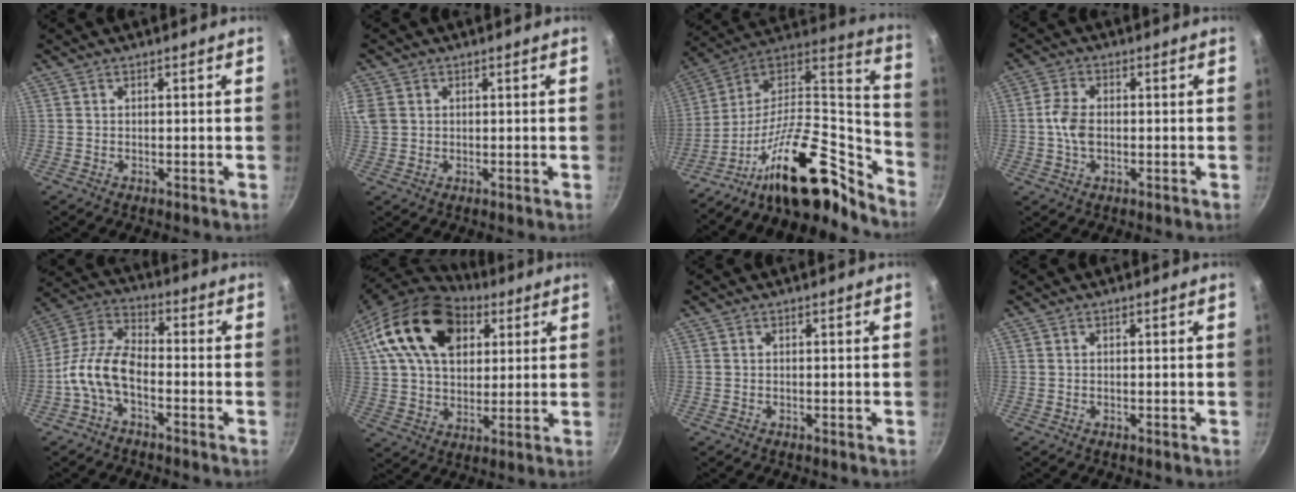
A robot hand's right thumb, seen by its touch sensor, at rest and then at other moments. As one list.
[{"total": 6.4, "force": [1.6, 5.3, 3.4], "torque": [-0.076, 0.008, 0.033]}, {"total": 25.0, "force": [-17.1, 9.5, 15.6], "torque": [-0.174, 0.115, -0.303]}, {"total": 5.2, "force": [-0.4, 3.2, 4.0], "torque": [-0.081, 0.013, -0.013]}, {"total": 9.8, "force": [-3.8, 5.0, 7.6], "torque": [-0.146, 0.042, -0.088]}, {"total": 22.3, "force": [8.9, 14.5, 14.4], "torque": [-0.227, -0.005, 0.150]}, {"total": 0.0}, {"total": 0.0}]